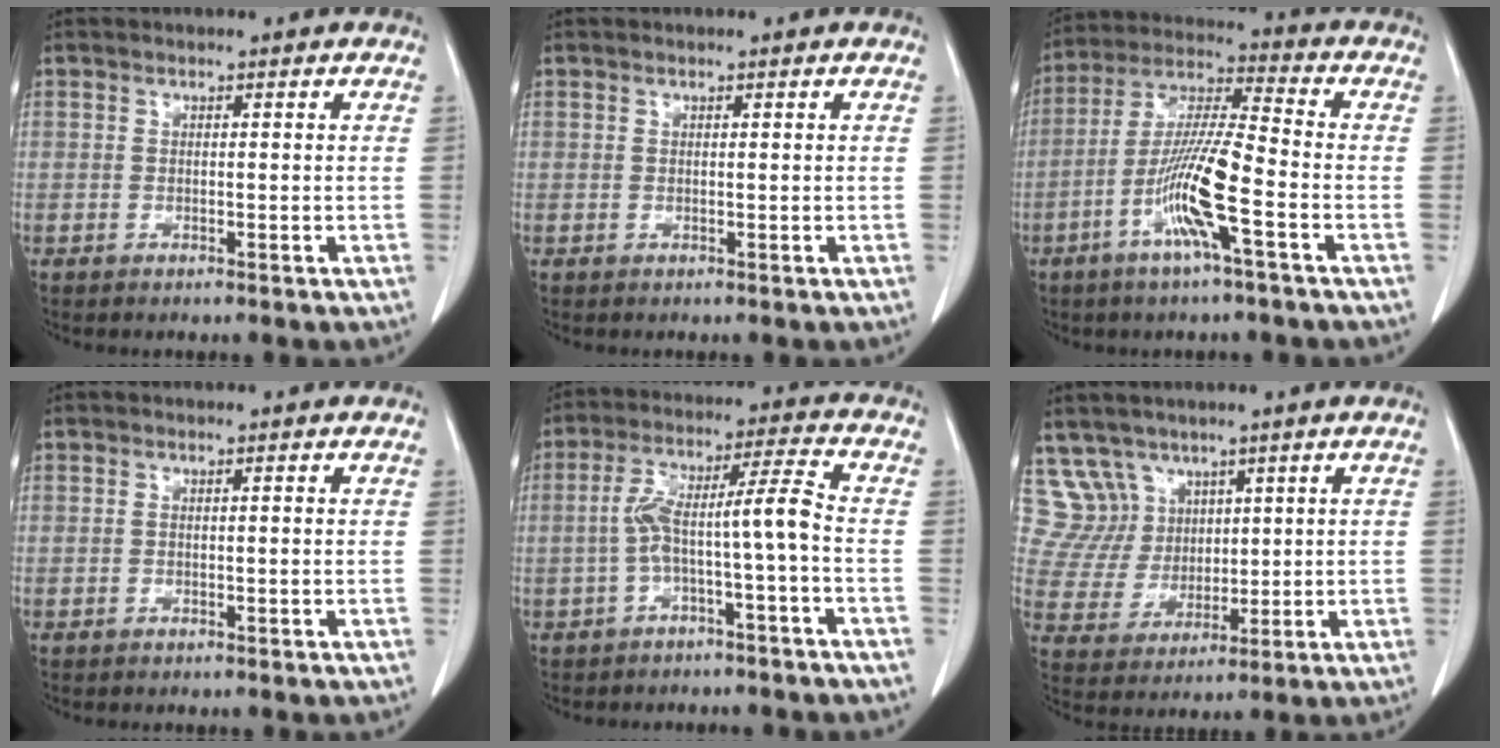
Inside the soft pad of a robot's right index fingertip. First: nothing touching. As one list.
[{"total": 0.0}, {"total": 12.2, "force": [-4.6, 0.3, 11.3], "torque": [-0.228, -0.001, -0.093]}, {"total": 0.5, "force": [0.0, 0.2, 0.5], "torque": [-0.010, 0.000, 0.001]}, {"total": 8.1, "force": [-2.1, 0.0, 7.9], "torque": [-0.146, 0.037, -0.033]}, {"total": 7.8, "force": [5.0, 5.9, -0.4], "torque": [0.005, 0.025, 0.109]}]